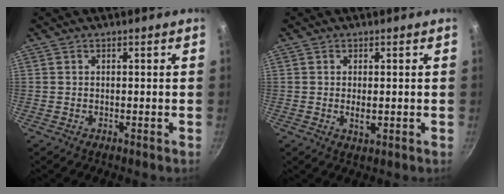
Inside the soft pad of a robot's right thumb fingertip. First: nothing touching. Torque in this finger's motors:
{"motor_torque": [-0.37, 0.26, 0.59, 0.15, 0.11]}